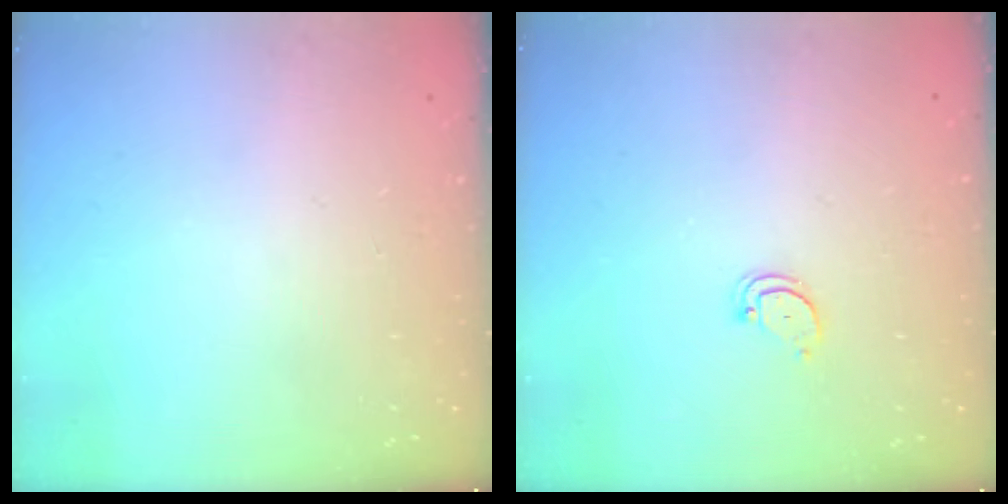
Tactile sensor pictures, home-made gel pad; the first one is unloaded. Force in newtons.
{"total": 2.4, "press": 2.4, "slide": 0.2}